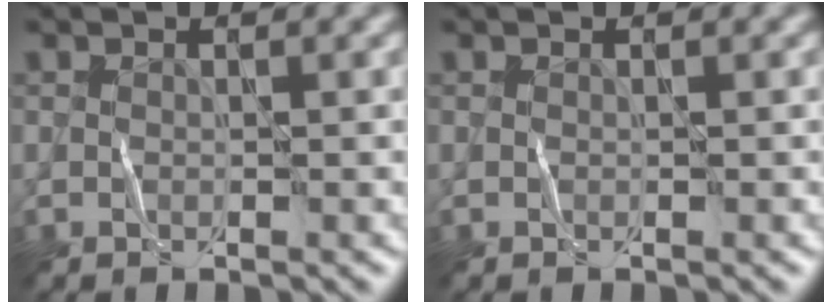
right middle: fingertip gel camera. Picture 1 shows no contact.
{"total": 0.0}